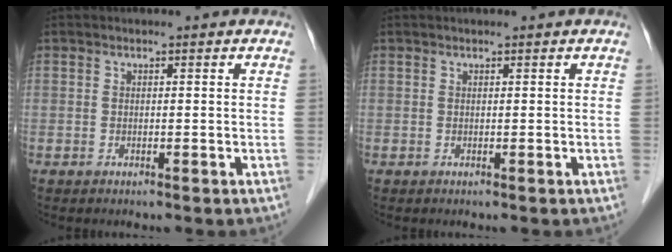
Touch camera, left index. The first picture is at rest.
{"total": 0.7, "force": [0.6, 0.0, 0.3], "torque": [-0.007, 0.009, 0.013]}